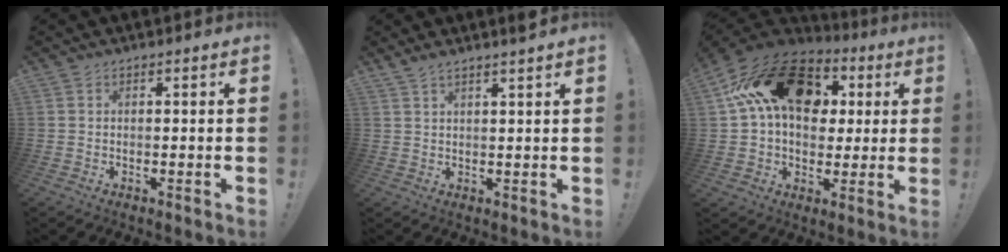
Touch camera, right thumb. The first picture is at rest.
{"total": 3.1, "force": [2.5, -0.5, 1.7], "torque": [-0.035, -0.015, 0.043]}
{"total": 22.2, "force": [7.4, 15.2, 14.4], "torque": [-0.226, -0.004, 0.141]}